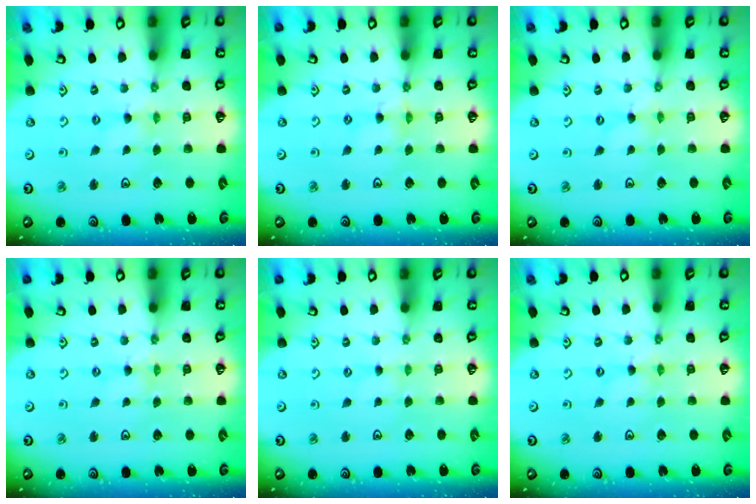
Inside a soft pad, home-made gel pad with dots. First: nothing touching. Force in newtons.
{"total": 1.2, "press": 1.2, "slide": 0.3}
{"total": 0.0}
{"total": 0.0}
{"total": 0.0}
{"total": 0.7, "press": 0.7, "slide": 0.1}